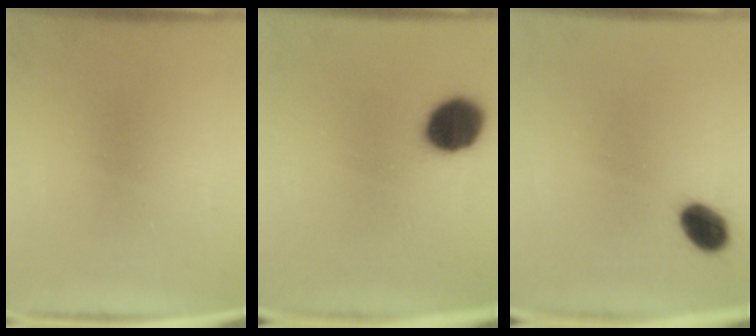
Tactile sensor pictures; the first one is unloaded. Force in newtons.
{"total": 10.9}
{"total": 6.3}